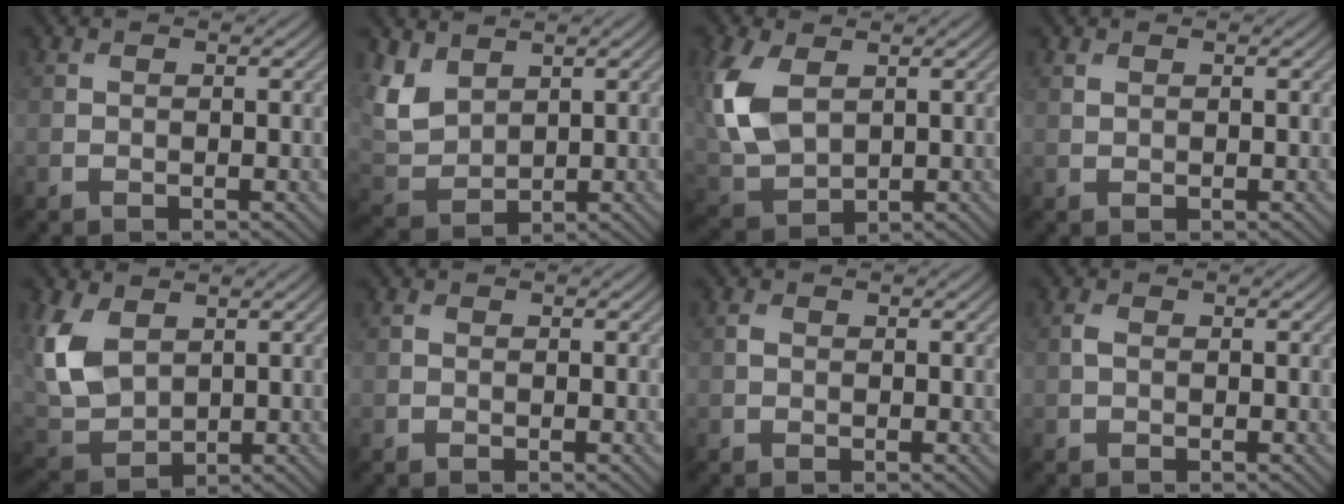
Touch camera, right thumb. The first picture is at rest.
{"total": 6.0, "force": [3.2, 3.8, 3.4], "torque": [-0.094, -0.004, 0.070]}
{"total": 10.0, "force": [2.4, 6.3, 7.4], "torque": [-0.224, 0.002, 0.052]}
{"total": 0.6, "force": [0.5, 0.3, 0.3], "torque": [-0.011, 0.000, 0.013]}
{"total": 8.8, "force": [2.8, 5.8, 6.0], "torque": [-0.179, 0.000, 0.061]}
{"total": 0.0}
{"total": 0.6, "force": [0.0, 0.5, 0.4], "torque": [-0.007, -0.001, -0.001]}
{"total": 0.8, "force": [0.0, 0.5, 0.6], "torque": [-0.017, 0.002, -0.003]}